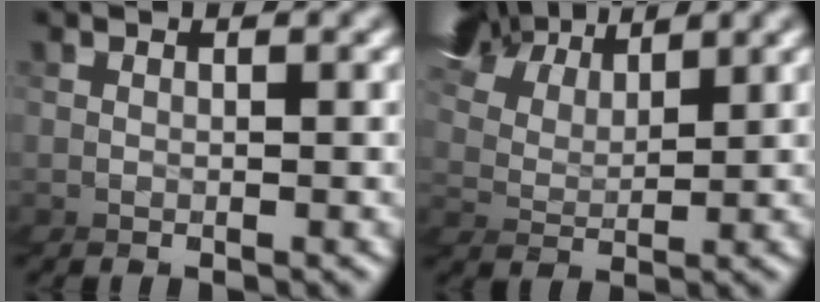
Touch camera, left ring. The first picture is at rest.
{"total": 3.3, "force": [2.9, 1.5, -0.1], "torque": [-0.042, 0.020, 0.031]}